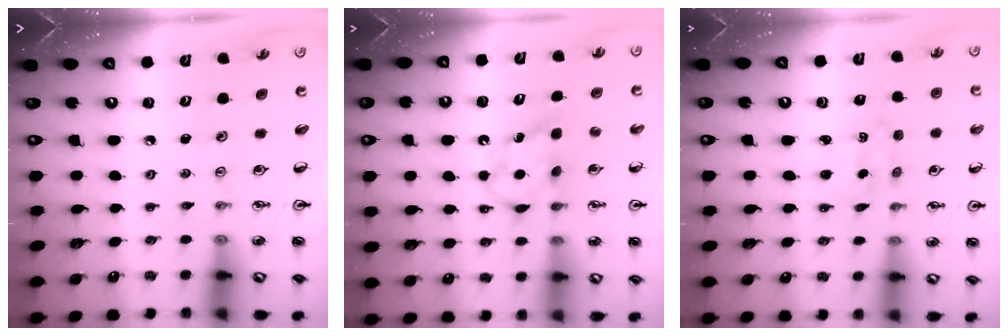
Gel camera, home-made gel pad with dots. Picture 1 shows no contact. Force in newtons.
{"total": 6.9, "press": 6.8, "slide": 0.4}
{"total": 1.8, "press": 1.8, "slide": 0.5}